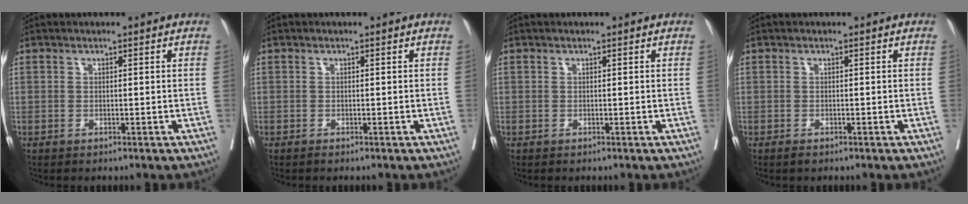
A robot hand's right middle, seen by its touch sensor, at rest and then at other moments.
{"total": 0.0}
{"total": 0.0}
{"total": 0.6, "force": [-0.5, 0.2, 0.3], "torque": [-0.008, -0.002, -0.005]}